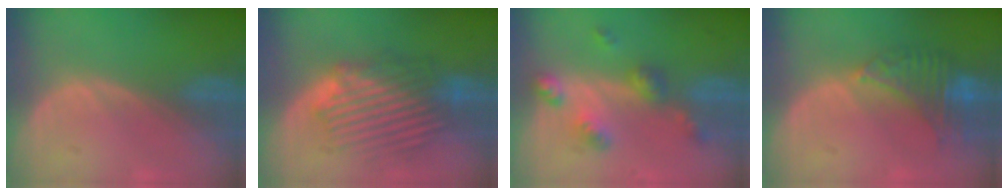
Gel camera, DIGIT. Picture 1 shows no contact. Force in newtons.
{"total": 9.0, "press": 8.6, "slide": 2.7}
{"total": 6.2, "press": 5.5, "slide": 2.9}
{"total": 8.1, "press": 6.9, "slide": 4.1}